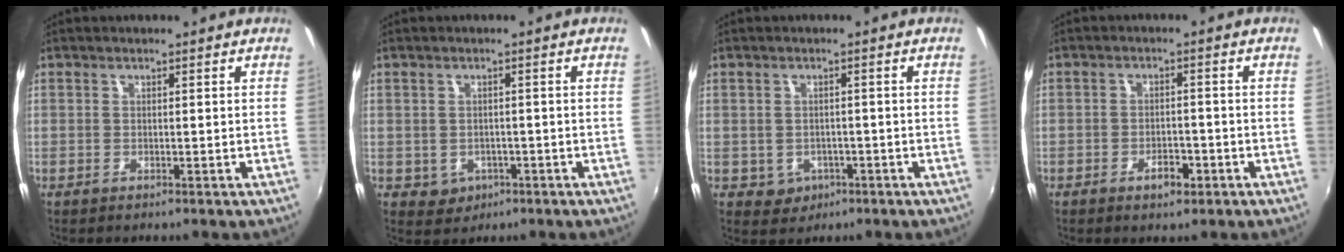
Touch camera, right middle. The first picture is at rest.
{"total": 3.6, "force": [-1.0, 3.3, 1.1], "torque": [-0.029, 0.001, -0.003]}
{"total": 3.6, "force": [-1.1, 3.3, 0.9], "torque": [-0.028, 0.002, -0.007]}
{"total": 3.6, "force": [-2.1, 1.9, 2.2], "torque": [-0.043, -0.001, -0.029]}